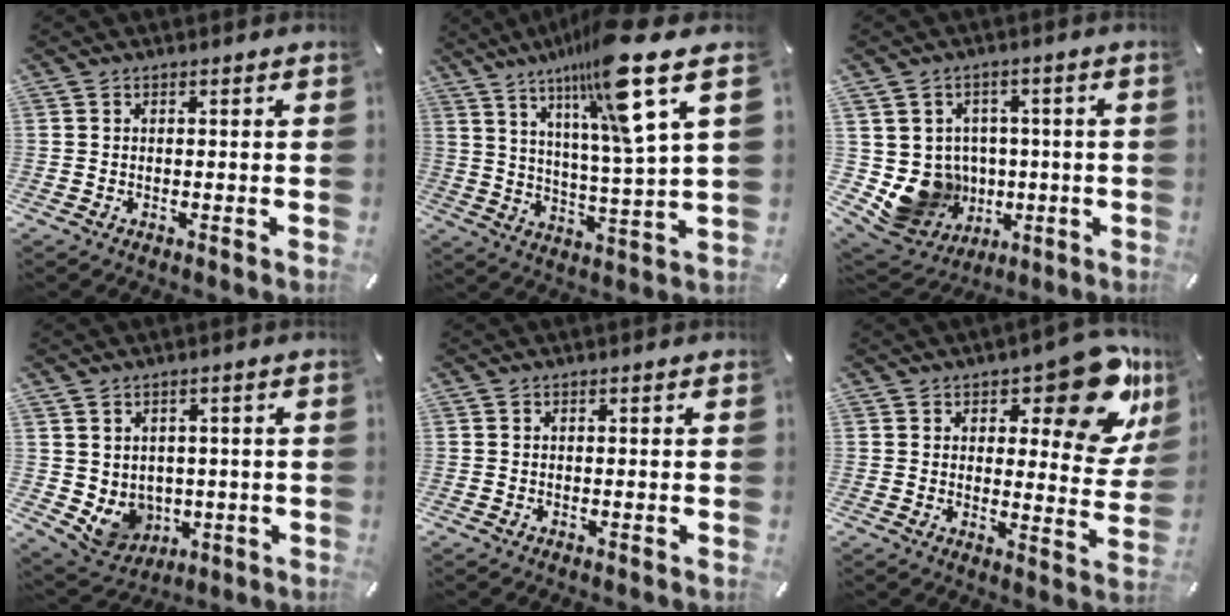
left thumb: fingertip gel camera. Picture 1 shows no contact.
{"total": 16.3, "force": [10.6, 1.2, 12.3], "torque": [-0.206, -0.057, 0.160]}
{"total": 11.2, "force": [-1.8, 10.7, 2.9], "torque": [-0.077, -0.002, -0.018]}
{"total": 5.7, "force": [1.4, 5.5, 0.7], "torque": [-0.029, -0.025, 0.033]}
{"total": 0.0}
{"total": 15.5, "force": [9.9, 6.4, 10.1], "torque": [-0.105, -0.077, 0.161]}